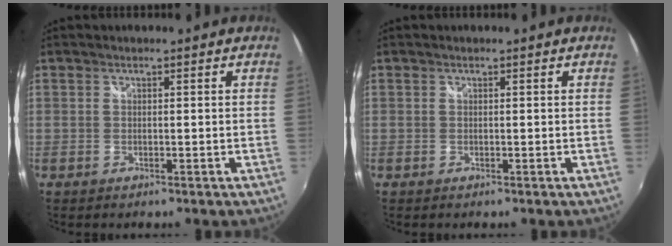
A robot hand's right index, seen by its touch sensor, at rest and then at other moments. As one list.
[{"total": 0.0}]